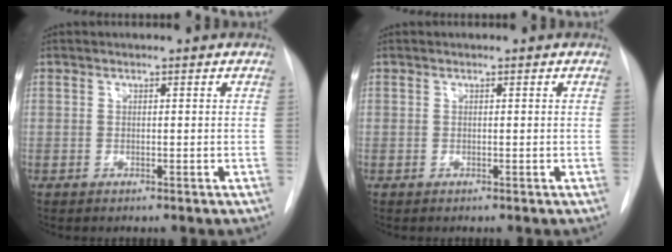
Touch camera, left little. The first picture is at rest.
{"total": 0.0}